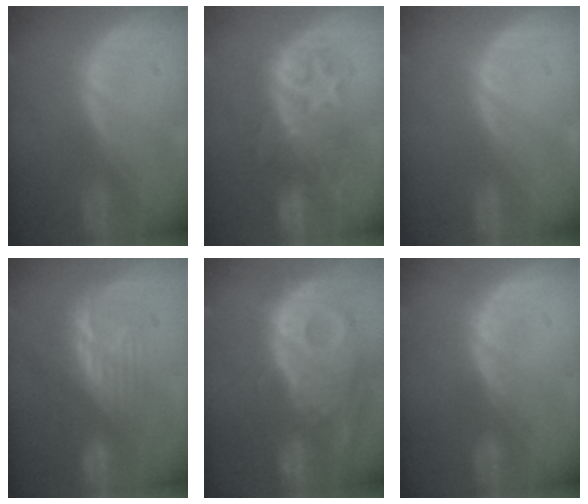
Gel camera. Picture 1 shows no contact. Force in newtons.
{"total": 8.4, "press": 8.3, "slide": 1.2}
{"total": 0.0}
{"total": 8.3, "press": 7.2, "slide": 4.0}
{"total": 13.8, "press": 12.0, "slide": 6.8}
{"total": 2.1, "press": 1.5, "slide": 1.4}